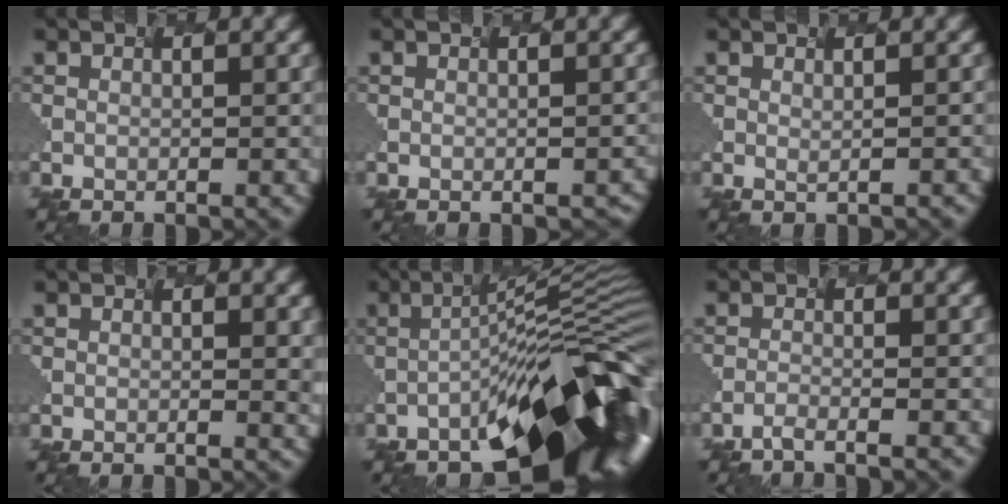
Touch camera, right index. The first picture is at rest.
{"total": 1.5, "force": [-0.2, 0.9, 1.2], "torque": [-0.001, 0.001, 0.014]}
{"total": 0.5, "force": [0.4, 0.2, 0.3], "torque": [-0.003, 0.000, 0.009]}
{"total": 0.7, "force": [0.1, 0.0, 0.7], "torque": [-0.008, 0.001, 0.006]}
{"total": 15.7, "force": [-6.6, 4.6, 13.4], "torque": [-0.167, 0.012, -0.105]}
{"total": 2.3, "force": [-2.1, 0.0, 0.7], "torque": [0.001, 0.006, -0.045]}